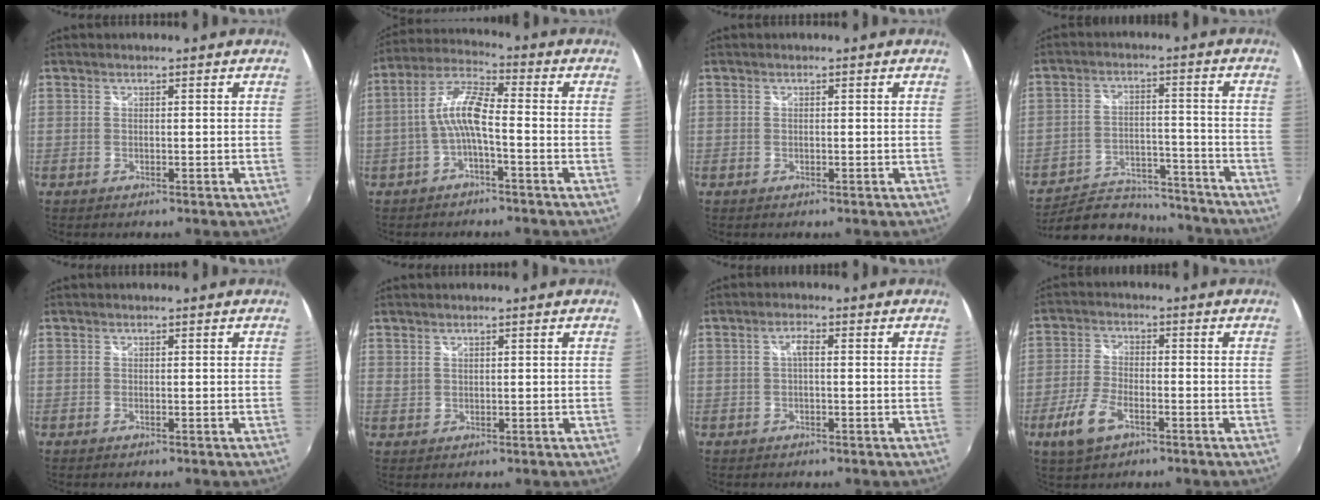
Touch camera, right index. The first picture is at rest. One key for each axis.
{"total": 7.7, "fx": -2.0, "fy": 1.8, "fz": 7.2, "tx": -0.164, "ty": 0.017, "tz": -0.037}
{"total": 0.0}
{"total": 18.7, "fx": -16.4, "fy": 7.1, "fz": 5.6, "tx": -0.125, "ty": 0.017, "tz": -0.222}
{"total": 0.0}
{"total": 1.1, "fx": 0.9, "fy": 0.5, "fz": 0.3, "tx": -0.003, "ty": 0.000, "tz": 0.017}
{"total": 1.9, "fx": 0.1, "fy": 0.7, "fz": 1.8, "tx": -0.035, "ty": 0.007, "tz": -0.001}
{"total": 7.8, "fx": -4.1, "fy": 3.7, "fz": 5.5, "tx": -0.128, "ty": -0.006, "tz": -0.076}